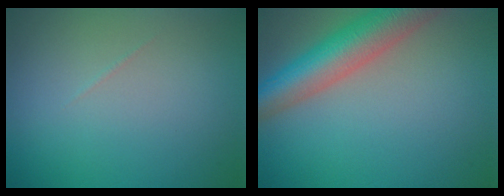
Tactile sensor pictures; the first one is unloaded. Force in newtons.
{"total": 7.4, "press": 7.4, "slide": 0.5}